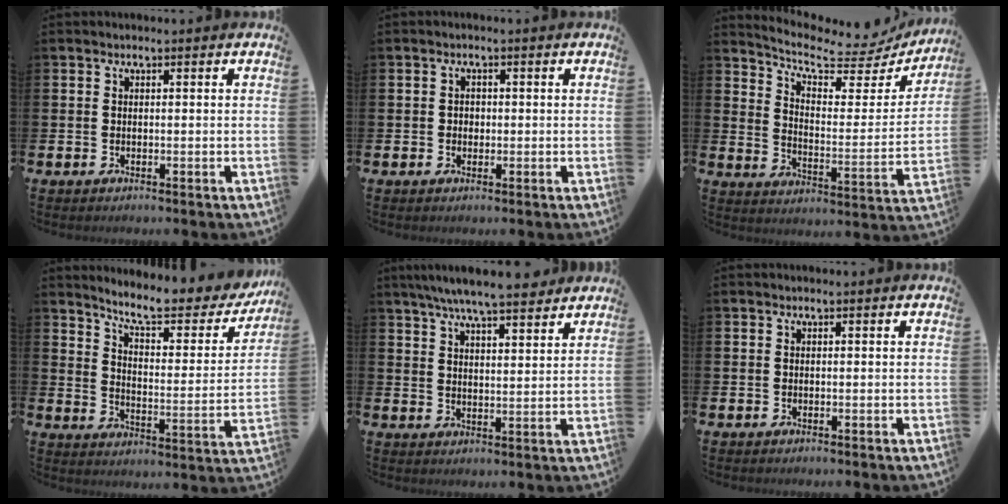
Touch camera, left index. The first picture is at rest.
{"total": 1.2, "force": [0.1, 1.1, 0.5], "torque": [-0.002, 0.006, -0.002]}
{"total": 7.5, "force": [6.6, 2.2, 2.7], "torque": [-0.077, -0.053, 0.108]}
{"total": 8.3, "force": [7.3, 1.7, 3.4], "torque": [-0.087, -0.054, 0.121]}
{"total": 7.2, "force": [6.7, 0.6, 2.6], "torque": [-0.068, -0.026, 0.122]}
{"total": 0.0}